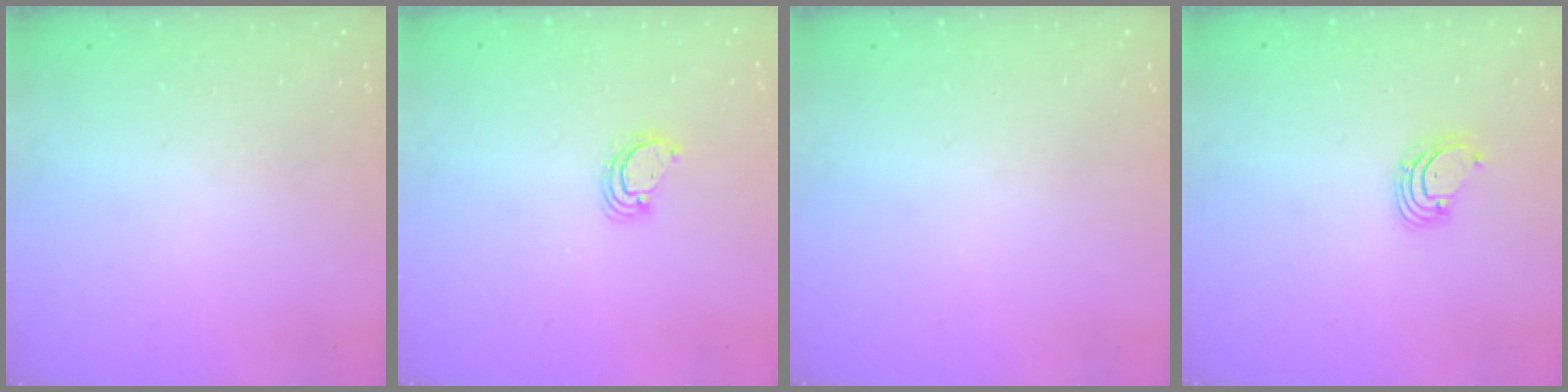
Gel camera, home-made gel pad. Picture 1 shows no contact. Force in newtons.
{"total": 2.9, "press": 2.9, "slide": 0.3}
{"total": 0.0}
{"total": 1.8, "press": 1.8, "slide": 0.2}